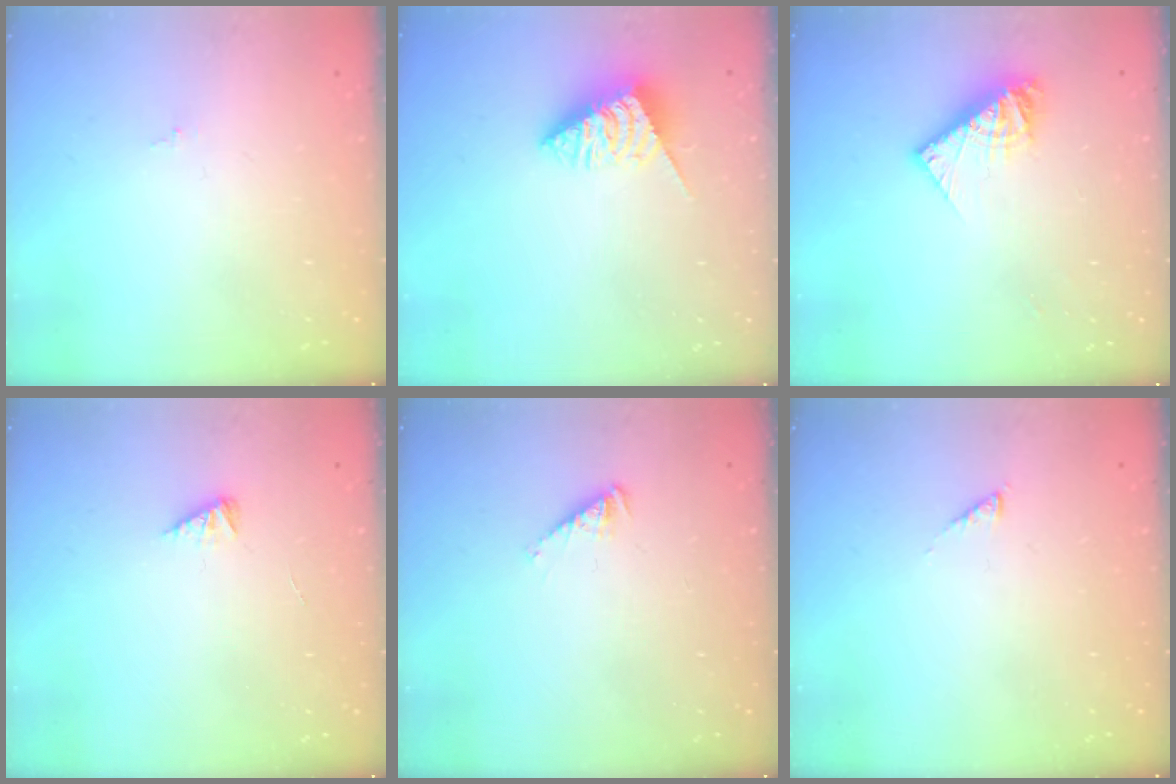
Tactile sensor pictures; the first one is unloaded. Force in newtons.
{"total": 4.0, "press": 4.0, "slide": 0.5}
{"total": 10.0, "press": 10.0, "slide": 0.9}
{"total": 1.8, "press": 1.7, "slide": 0.3}
{"total": 1.5, "press": 1.5, "slide": 0.3}
{"total": 1.6, "press": 1.5, "slide": 0.3}